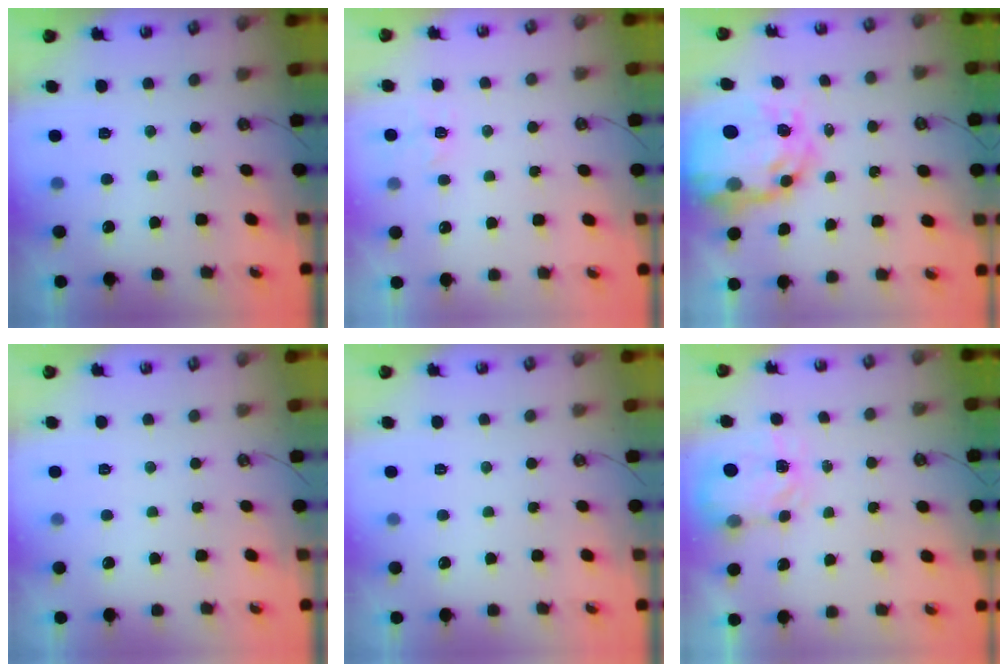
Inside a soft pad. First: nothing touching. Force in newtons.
{"total": 3.5, "press": 3.4, "slide": 0.5}
{"total": 16.1, "press": 16.1, "slide": 1.4}
{"total": 0.0}
{"total": 0.0}
{"total": 3.8, "press": 3.7, "slide": 0.6}